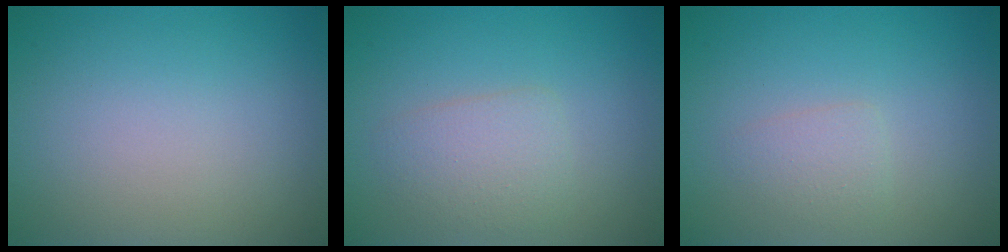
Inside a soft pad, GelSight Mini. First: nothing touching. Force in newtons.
{"total": 2.5, "press": 2.5, "slide": 0.1}
{"total": 1.3, "press": 1.3, "slide": 0.1}